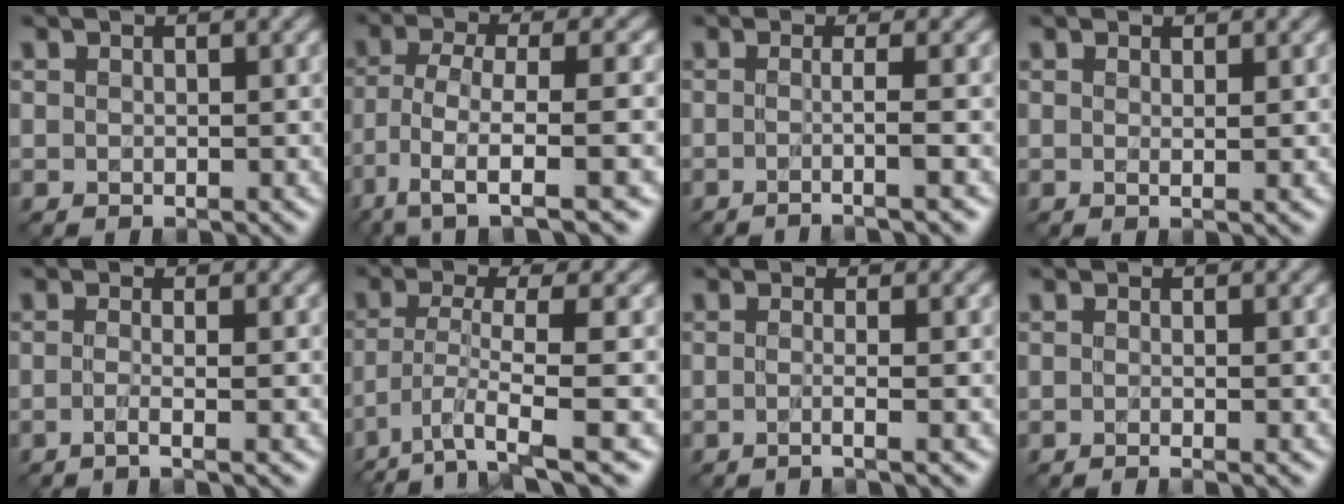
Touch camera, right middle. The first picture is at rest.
{"total": 7.6, "force": [-4.0, 2.0, 6.1], "torque": [-0.105, 0.003, -0.073]}
{"total": 3.1, "force": [-0.7, 0.7, 2.9], "torque": [-0.029, -0.011, -0.028]}
{"total": 1.0, "force": [0.2, 0.2, 0.9], "torque": [-0.012, -0.003, 0.001]}
{"total": 2.2, "force": [-0.6, 0.8, 2.0], "torque": [-0.022, -0.011, -0.025]}
{"total": 5.7, "force": [-2.9, 1.0, 4.9], "torque": [-0.081, -0.004, -0.056]}
{"total": 2.2, "force": [-0.5, 0.8, 2.0], "torque": [-0.015, -0.015, -0.033]}
{"total": 1.7, "force": [-0.4, 0.7, 1.5], "torque": [-0.005, -0.010, -0.021]}